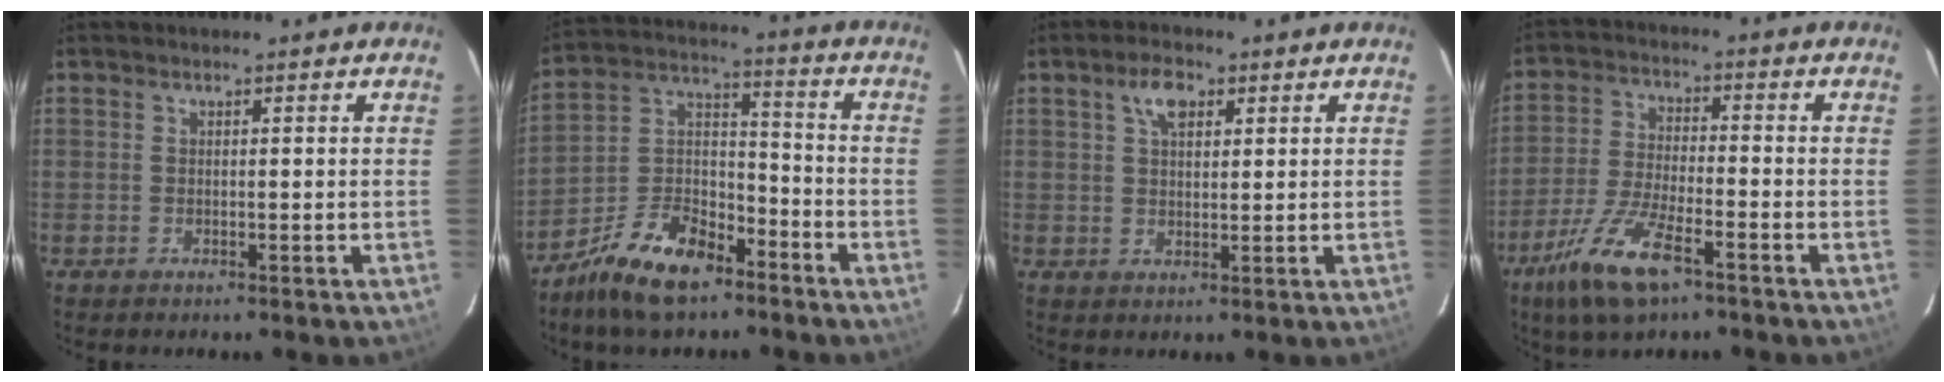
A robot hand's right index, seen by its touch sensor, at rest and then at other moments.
{"total": 14.1, "force": [-9.8, 6.3, 7.9], "torque": [-0.168, 0.021, -0.180]}
{"total": 4.4, "force": [2.1, 2.3, 3.0], "torque": [-0.055, 0.012, 0.038]}
{"total": 11.6, "force": [-7.1, 3.3, 8.5], "torque": [-0.188, -0.016, -0.138]}